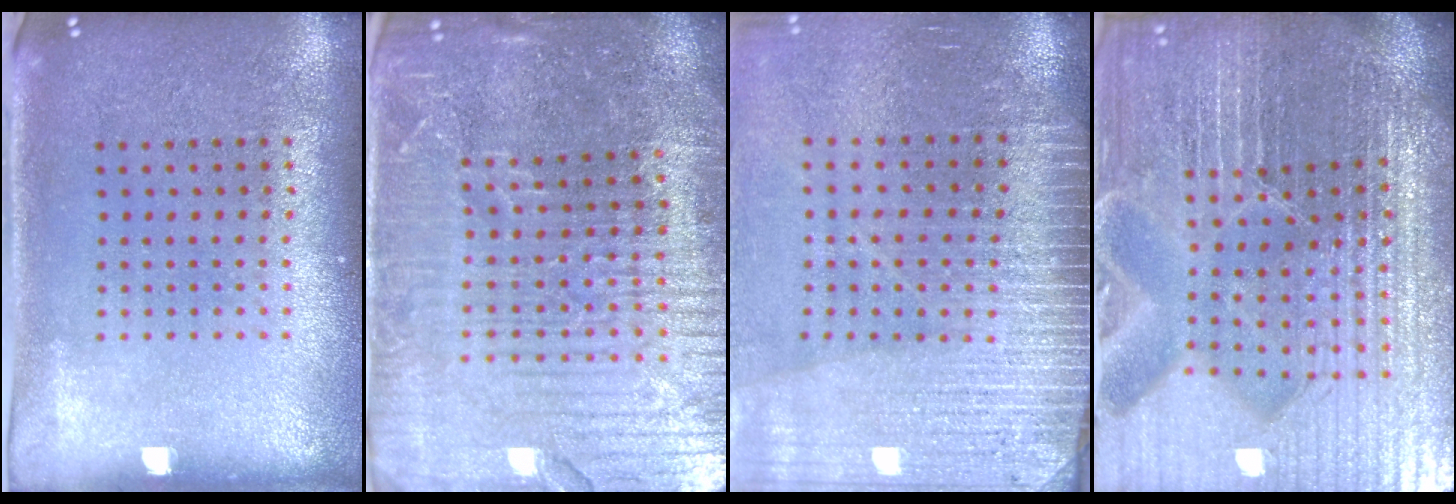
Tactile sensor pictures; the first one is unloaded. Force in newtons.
{"total": 5.9, "press": 5.3, "slide": 2.6}
{"total": 3.6, "press": 3.1, "slide": 1.8}
{"total": 7.2, "press": 6.3, "slide": 3.4}